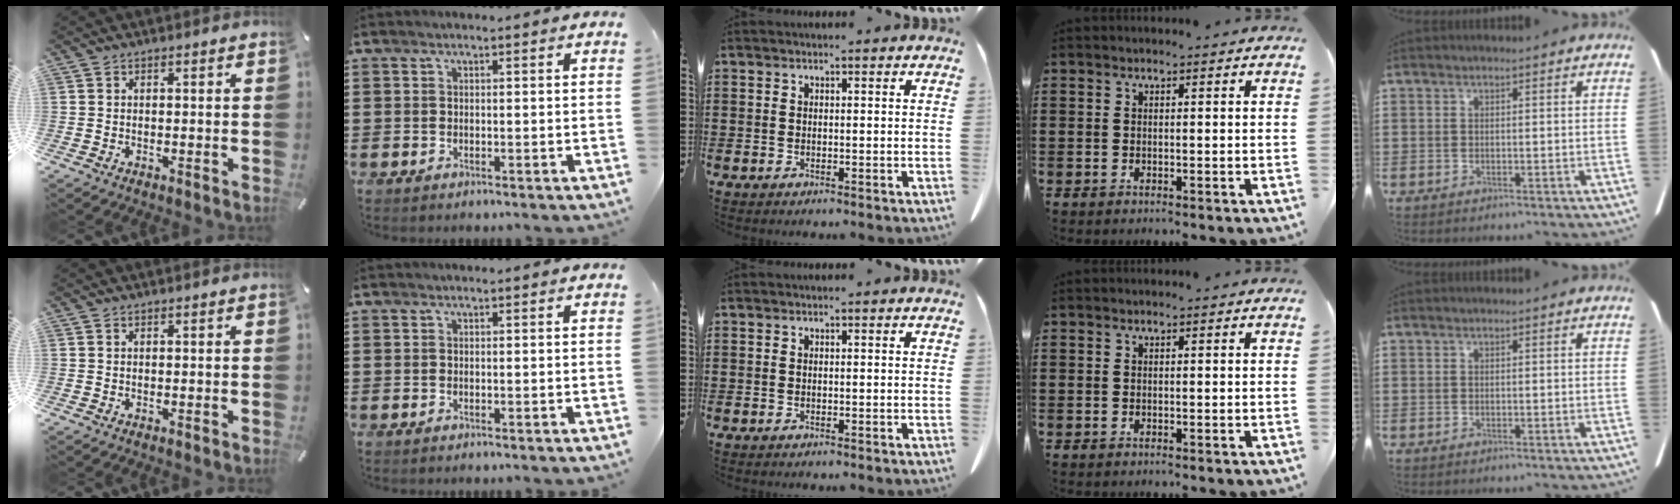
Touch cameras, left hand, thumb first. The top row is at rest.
{}